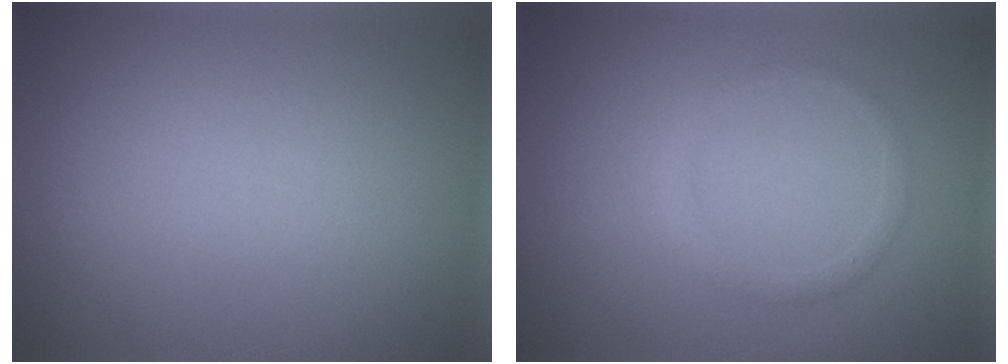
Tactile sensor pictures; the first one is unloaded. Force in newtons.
{"total": 1.2, "press": 1.2, "slide": 0.0}